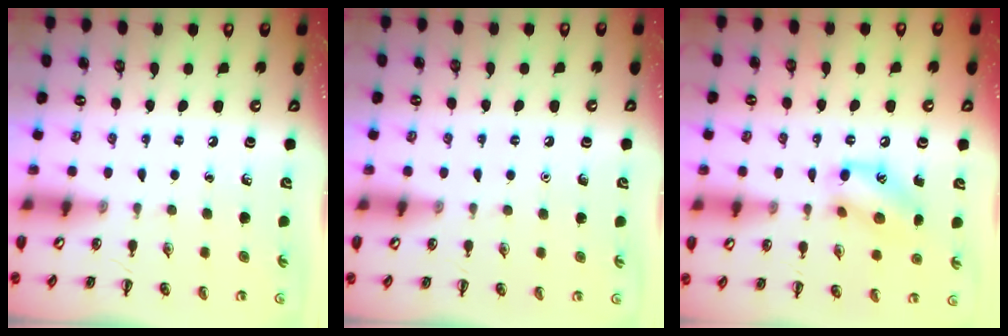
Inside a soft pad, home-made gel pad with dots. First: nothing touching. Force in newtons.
{"total": 1.6, "press": 1.6, "slide": 0.1}
{"total": 13.1, "press": 12.9, "slide": 2.2}